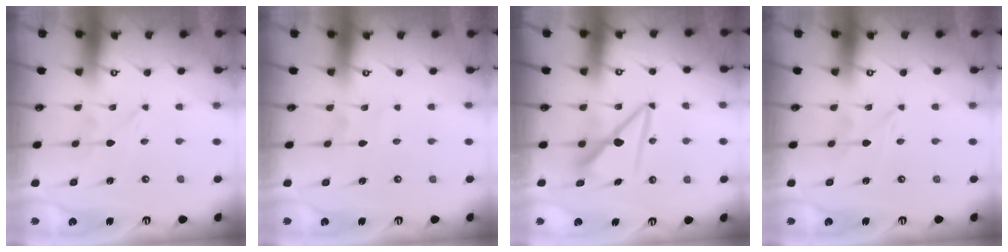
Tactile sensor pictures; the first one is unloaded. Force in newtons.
{"total": 2.2, "press": 2.1, "slide": 0.3}
{"total": 8.8, "press": 8.7, "slide": 0.7}
{"total": 0.0}